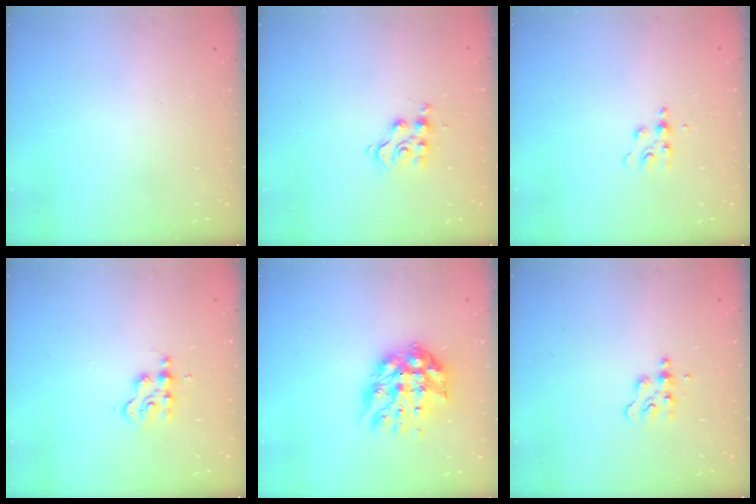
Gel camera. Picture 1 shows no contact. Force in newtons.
{"total": 7.2, "press": 7.1, "slide": 0.4}
{"total": 4.7, "press": 4.7, "slide": 0.5}
{"total": 2.6, "press": 2.5, "slide": 0.7}
{"total": 12.5, "press": 12.5, "slide": 1.2}
{"total": 5.1, "press": 5.0, "slide": 0.6}